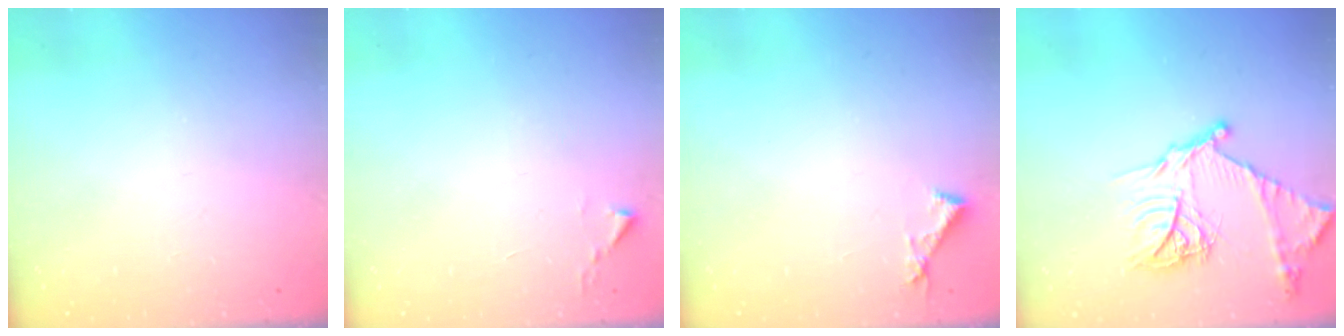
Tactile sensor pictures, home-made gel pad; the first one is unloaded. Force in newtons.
{"total": 2.4, "press": 2.4, "slide": 0.3}
{"total": 4.2, "press": 4.2, "slide": 0.4}
{"total": 19.1, "press": 19.0, "slide": 1.7}